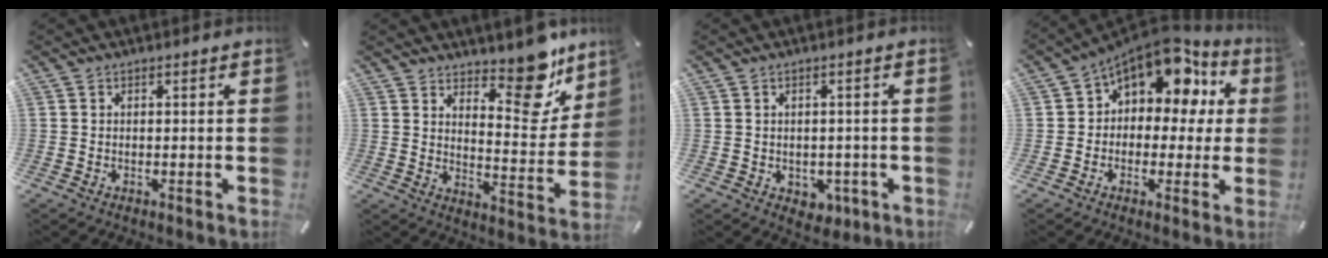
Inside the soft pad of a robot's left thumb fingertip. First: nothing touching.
{"total": 13.4, "force": [10.6, 5.6, 5.9], "torque": [-0.042, -0.106, 0.182]}
{"total": 3.3, "force": [-0.6, 3.0, 1.3], "torque": [0.003, -0.003, -0.013]}
{"total": 13.4, "force": [6.6, 8.6, 7.9], "torque": [-0.119, -0.047, 0.114]}